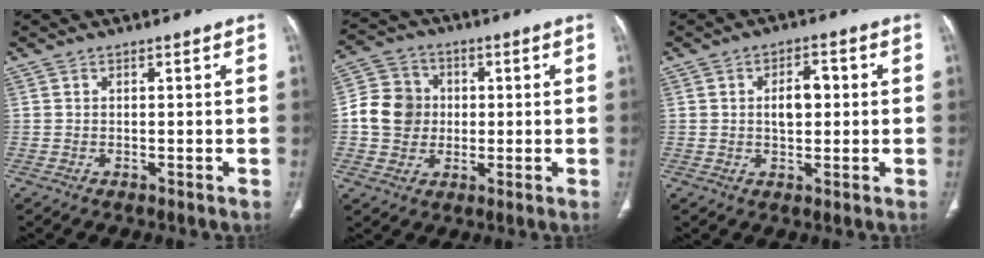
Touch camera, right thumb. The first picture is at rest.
{"total": 9.8, "force": [-0.1, 8.9, 3.9], "torque": [-0.049, 0.017, -0.008]}
{"total": 5.5, "force": [0.6, 3.1, 4.4], "torque": [-0.061, 0.012, 0.009]}